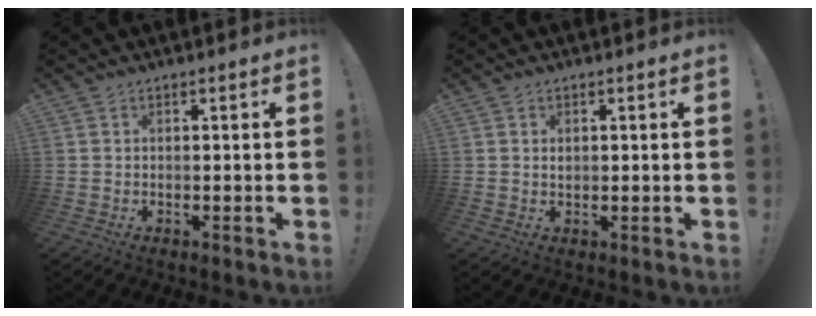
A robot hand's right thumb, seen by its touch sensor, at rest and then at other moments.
{"total": 1.0, "force": [0.3, 0.9, 0.3], "torque": [-0.007, 0.005, 0.006]}